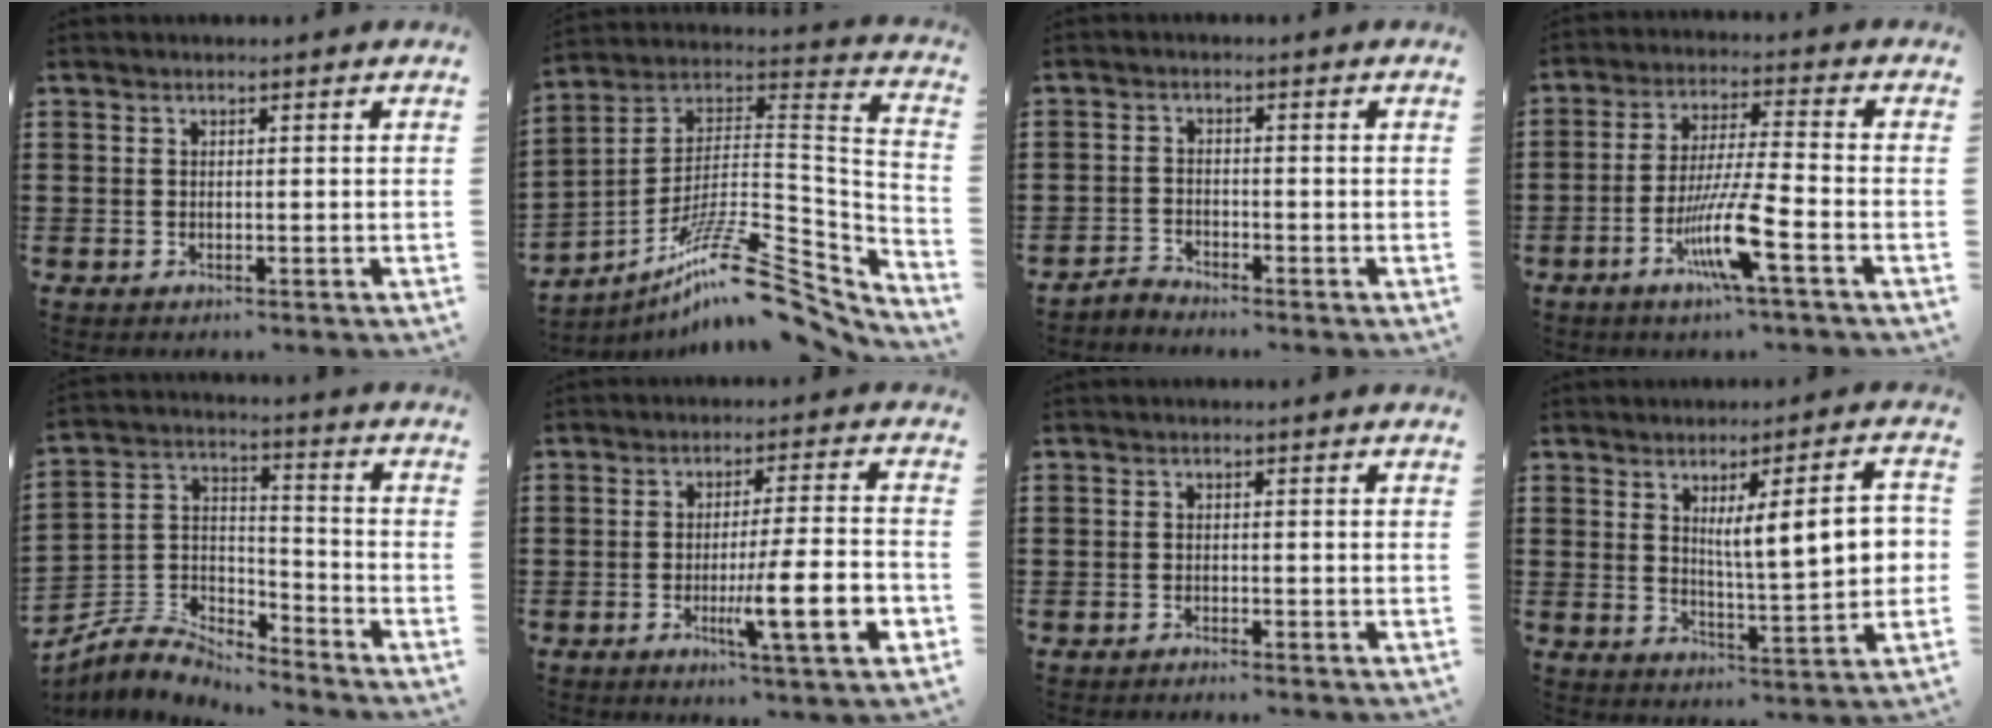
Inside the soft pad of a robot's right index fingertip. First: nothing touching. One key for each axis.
{"total": 17.0, "fx": -12.0, "fy": 4.0, "fz": 11.2, "tx": -0.176, "ty": 0.028, "tz": -0.214}
{"total": 1.9, "fx": -1.9, "fy": 0.2, "fz": 0.1, "tx": -0.008, "ty": 0.005, "tz": -0.040}
{"total": 10.1, "fx": -4.7, "fy": 0.5, "fz": 8.9, "tx": -0.185, "ty": -0.016, "tz": -0.094}
{"total": 5.7, "fx": -5.4, "fy": 1.6, "fz": 0.9, "tx": -0.034, "ty": -0.001, "tz": -0.113}
{"total": 11.4, "fx": -3.6, "fy": 1.2, "fz": 10.8, "tx": -0.172, "ty": -0.009, "tz": -0.063}
{"total": 0.9, "fx": -0.9, "fy": -0.1, "fz": 0.1, "tx": -0.005, "ty": -0.001, "tz": -0.018}
{"total": 9.2, "fx": 2.0, "fy": 1.9, "fz": 8.8, "tx": -0.140, "ty": -0.001, "tz": 0.024}